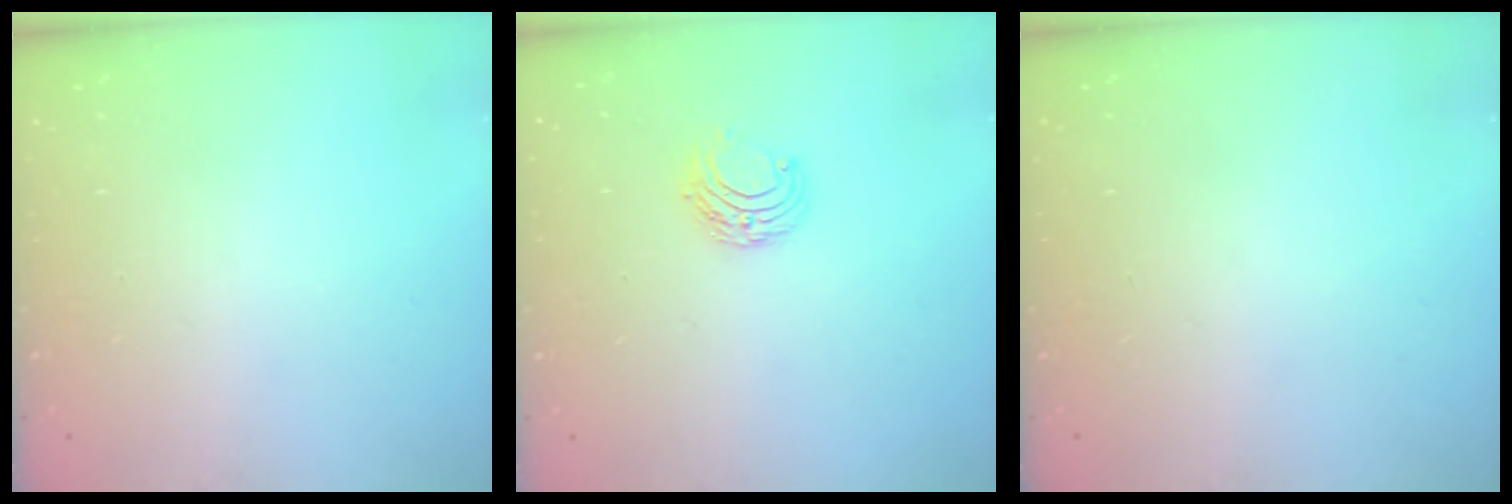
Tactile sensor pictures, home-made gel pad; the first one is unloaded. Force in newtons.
{"total": 6.5, "press": 6.5, "slide": 0.6}
{"total": 0.0}